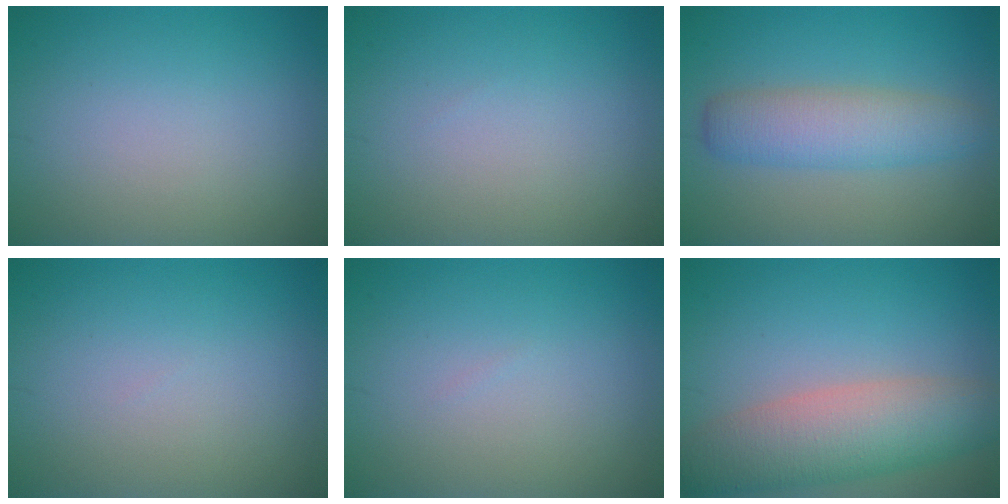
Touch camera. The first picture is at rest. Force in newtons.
{"total": 0.0}
{"total": 4.7, "press": 4.7, "slide": 0.3}
{"total": 0.0}
{"total": 0.0}
{"total": 7.1, "press": 7.0, "slide": 0.7}